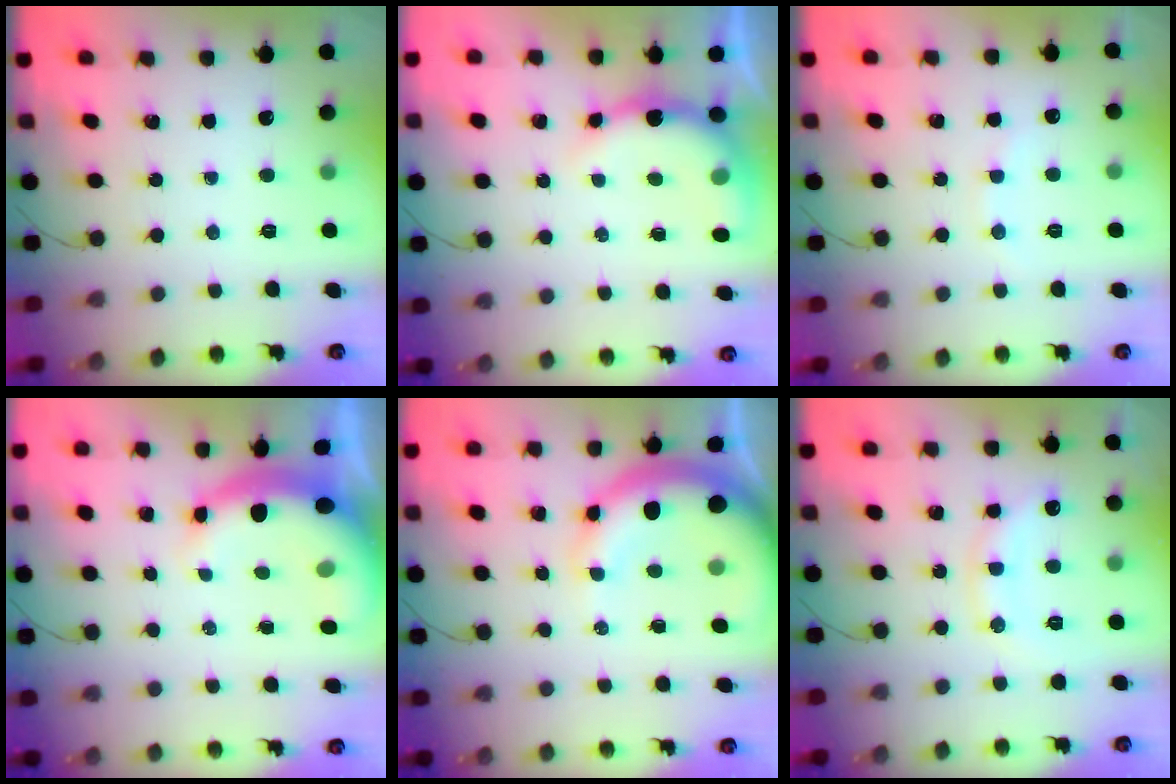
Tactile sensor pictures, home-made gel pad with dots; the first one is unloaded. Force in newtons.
{"total": 9.0, "press": 8.9, "slide": 0.6}
{"total": 7.3, "press": 7.1, "slide": 1.5}
{"total": 8.6, "press": 8.4, "slide": 1.9}
{"total": 12.1, "press": 11.9, "slide": 2.2}
{"total": 13.2, "press": 13.2, "slide": 0.7}